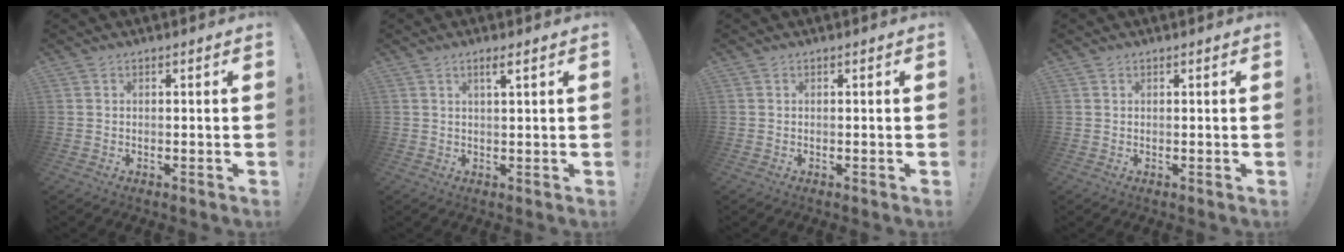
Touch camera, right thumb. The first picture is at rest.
{"total": 2.5, "force": [1.3, 0.0, 2.1], "torque": [-0.035, -0.002, 0.018]}
{"total": 0.0}
{"total": 0.7, "force": [0.4, 0.6, 0.0], "torque": [0.008, -0.003, 0.006]}